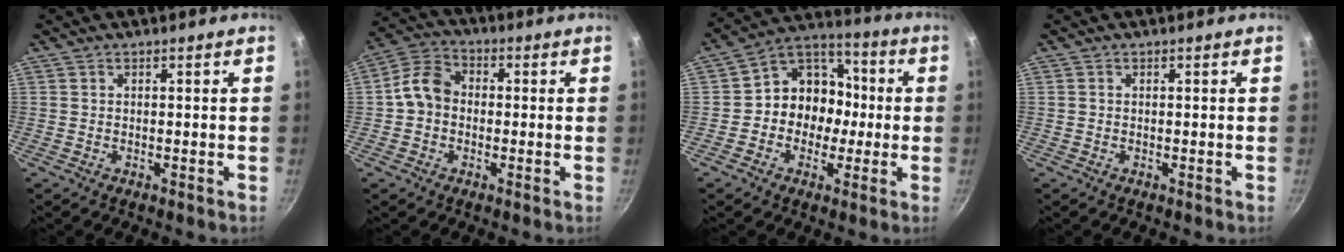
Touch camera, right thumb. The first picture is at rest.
{"total": 7.8, "force": [-0.5, 6.3, 4.5], "torque": [-0.056, 0.023, -0.029]}
{"total": 12.3, "force": [-1.3, 10.6, 6.1], "torque": [-0.038, 0.043, -0.041]}
{"total": 0.0}